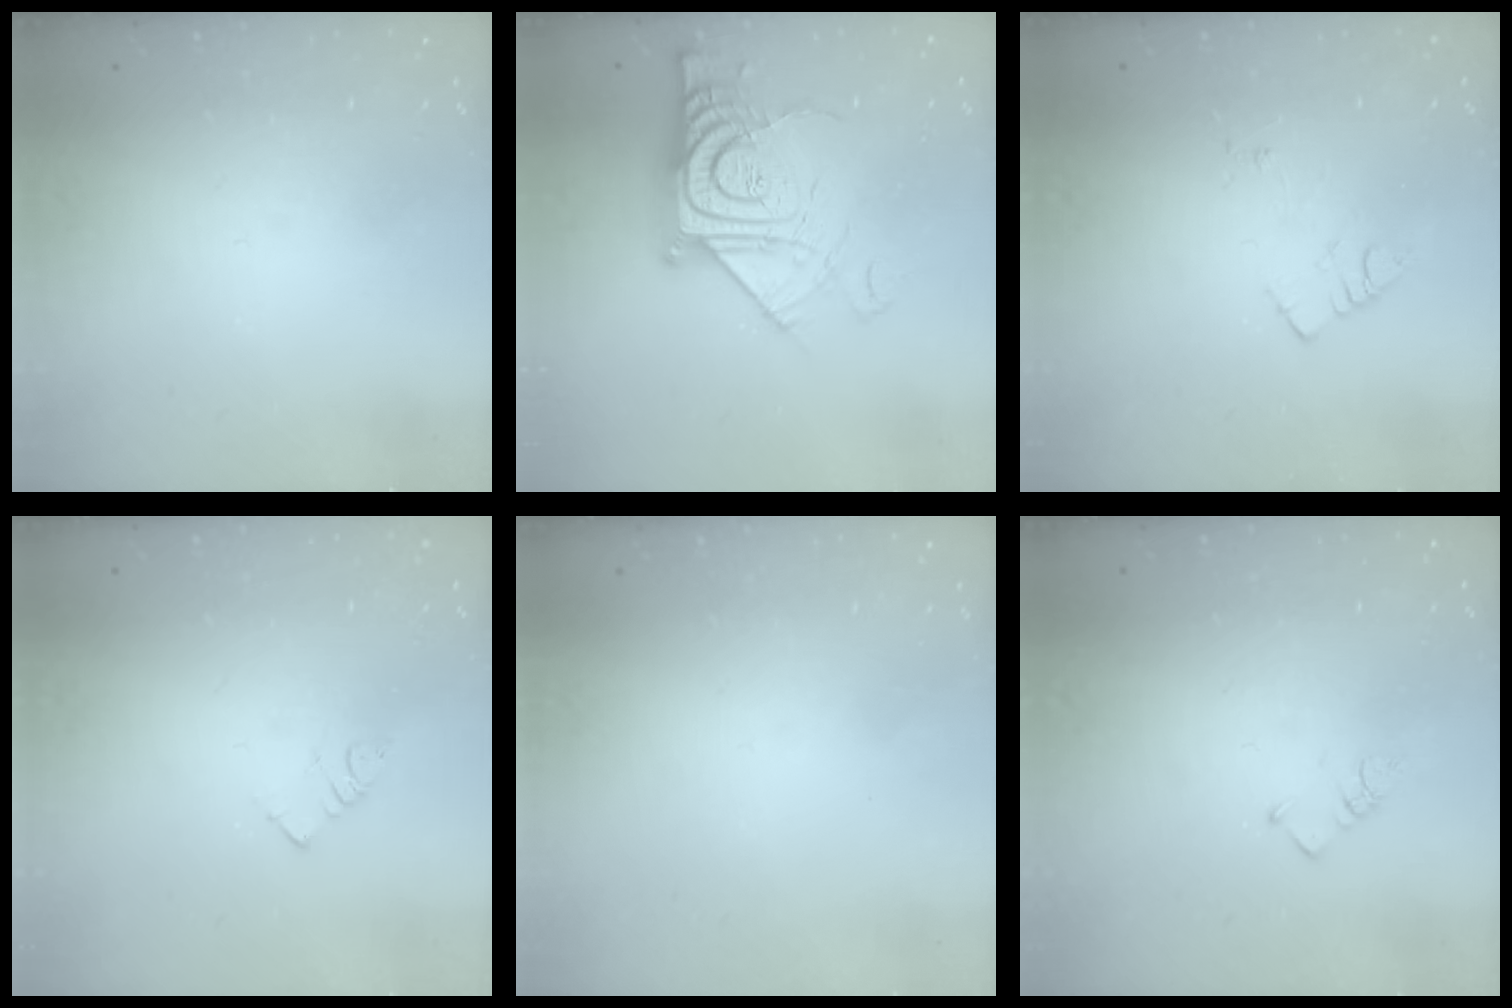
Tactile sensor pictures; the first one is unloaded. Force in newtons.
{"total": 15.9, "press": 15.7, "slide": 1.9}
{"total": 7.2, "press": 7.2, "slide": 0.6}
{"total": 2.5, "press": 2.5, "slide": 0.1}
{"total": 3.5, "press": 3.4, "slide": 0.4}
{"total": 1.9, "press": 1.9, "slide": 0.3}